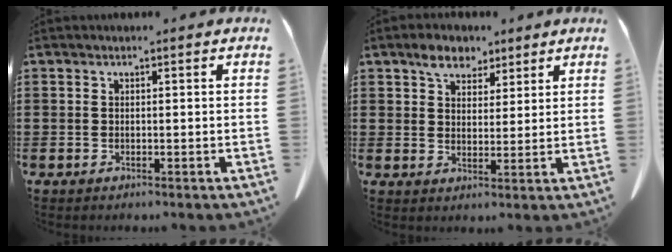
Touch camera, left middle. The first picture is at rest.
{"total": 5.4, "force": [4.1, 2.9, 2.0], "torque": [-0.045, 0.002, 0.077]}